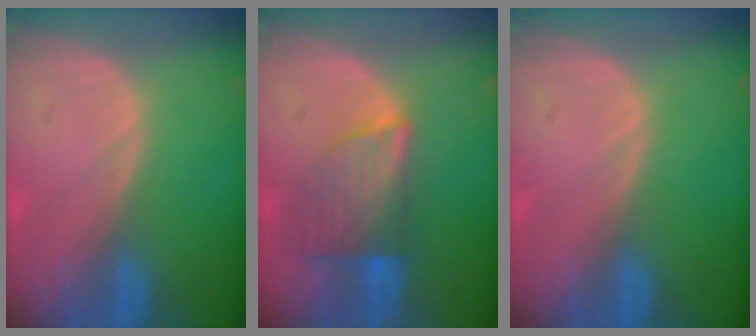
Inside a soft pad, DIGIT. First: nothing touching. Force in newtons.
{"total": 7.2, "press": 6.4, "slide": 3.3}
{"total": 0.0}